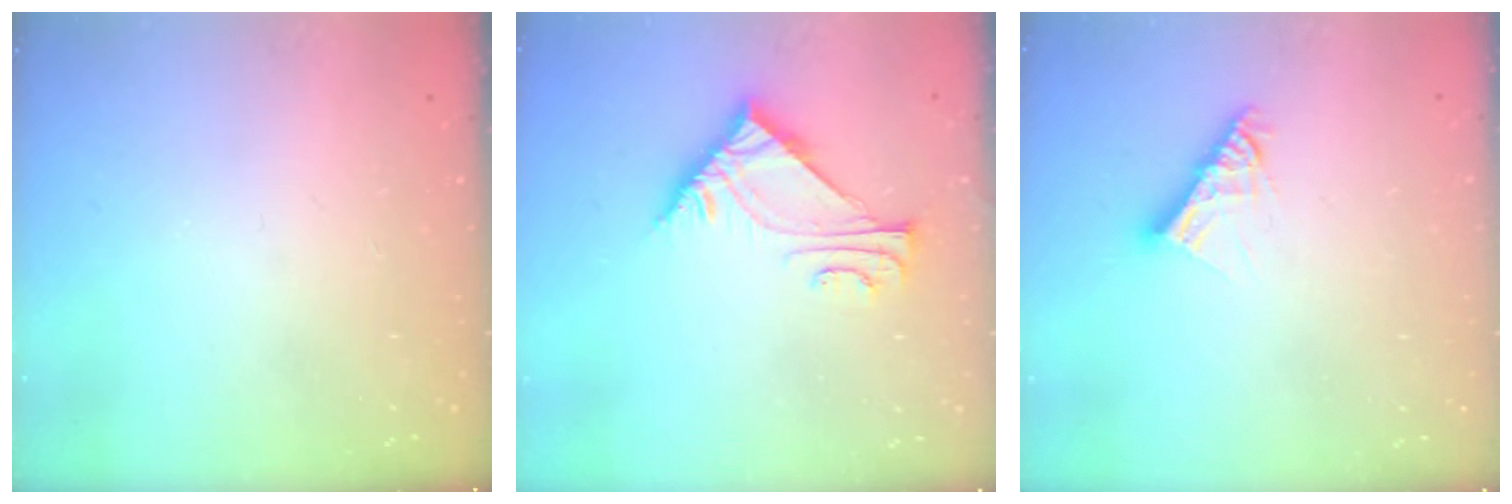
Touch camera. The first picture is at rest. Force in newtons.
{"total": 6.4, "press": 6.4, "slide": 0.1}
{"total": 7.6, "press": 7.6, "slide": 0.5}